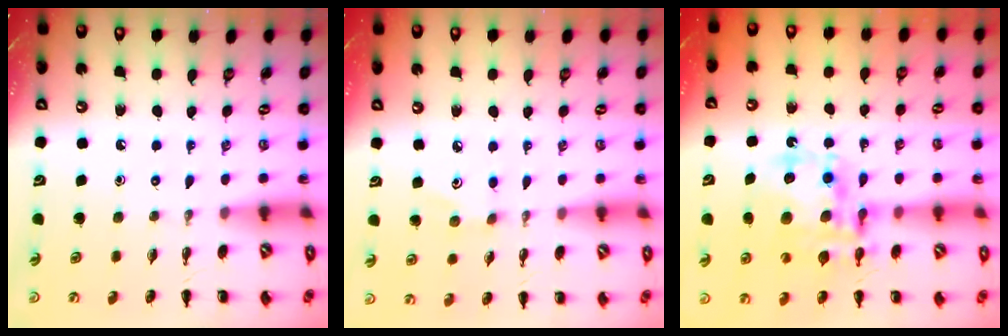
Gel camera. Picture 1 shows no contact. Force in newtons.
{"total": 2.5, "press": 2.4, "slide": 0.7}
{"total": 16.2, "press": 15.8, "slide": 3.6}